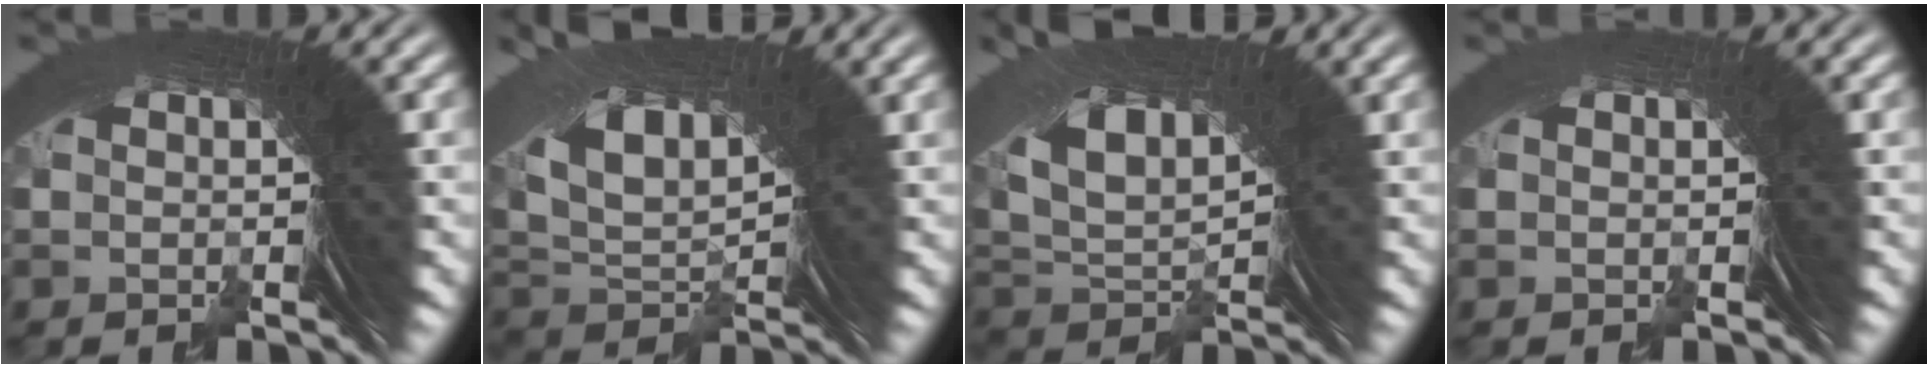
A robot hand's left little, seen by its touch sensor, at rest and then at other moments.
{"total": 9.1, "force": [4.4, 5.2, 6.0], "torque": [-0.141, -0.010, 0.083]}
{"total": 9.0, "force": [4.3, 5.2, 6.0], "torque": [-0.143, -0.013, 0.082]}
{"total": 0.6, "force": [-0.1, -0.4, -0.5], "torque": [0.010, 0.005, -0.003]}